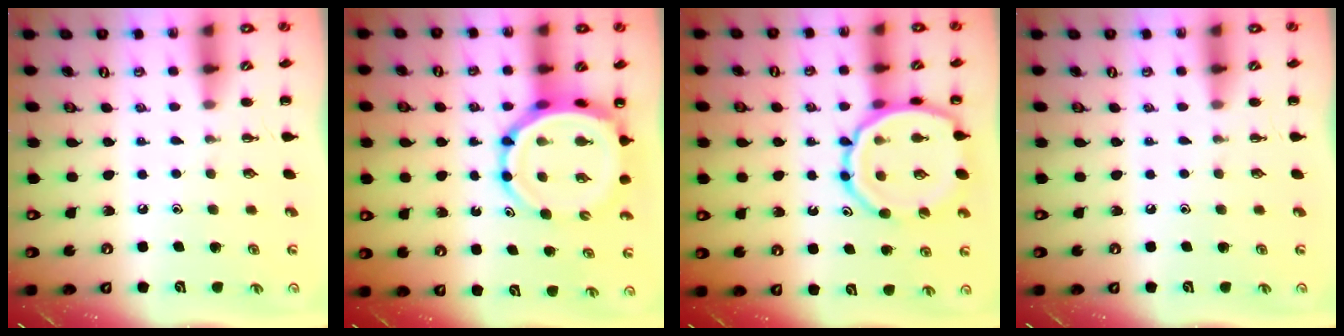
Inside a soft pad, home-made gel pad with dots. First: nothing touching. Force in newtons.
{"total": 9.1, "press": 8.7, "slide": 2.8}
{"total": 14.6, "press": 14.5, "slide": 1.8}
{"total": 0.0}